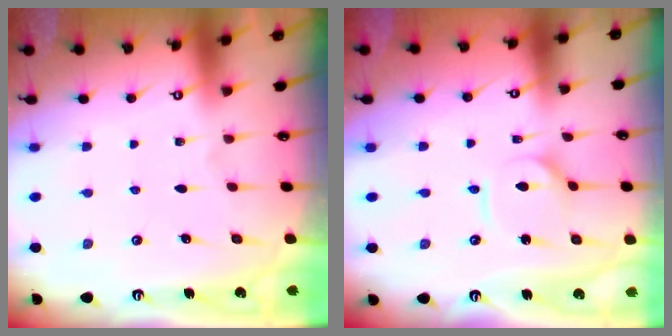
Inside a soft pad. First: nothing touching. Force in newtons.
{"total": 3.8, "press": 3.8, "slide": 0.5}